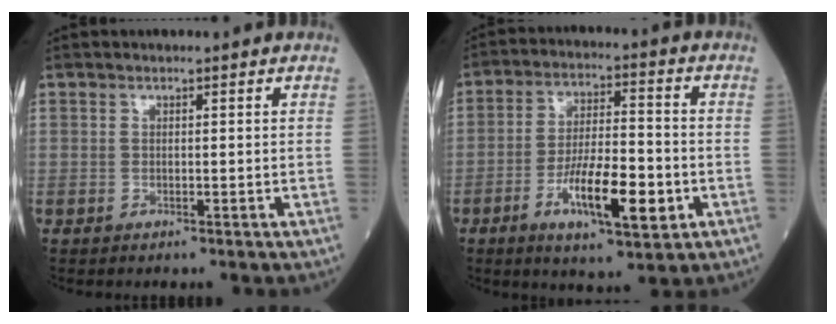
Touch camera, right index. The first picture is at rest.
{"total": 12.0, "force": [-4.2, 2.8, 10.9], "torque": [-0.196, -0.006, -0.070]}